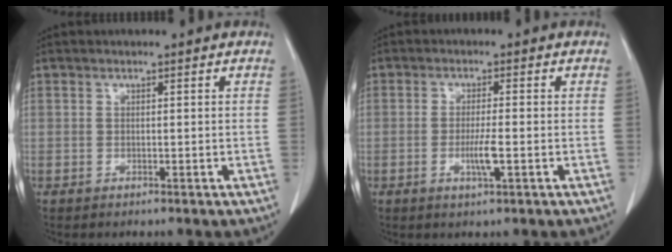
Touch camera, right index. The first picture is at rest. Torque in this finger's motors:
{"motor_torque": [0.56, 0.07, 0.33, 0.09]}